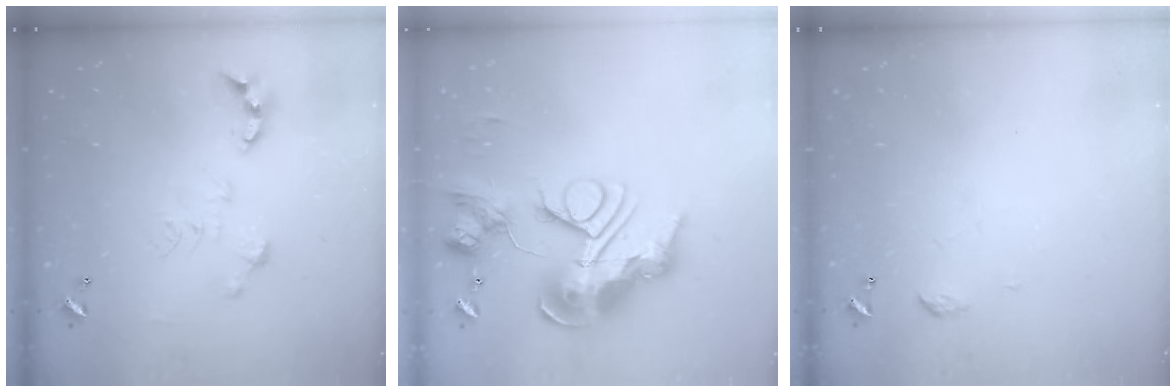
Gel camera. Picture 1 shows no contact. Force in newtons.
{"total": 0.9, "press": 0.9, "slide": 0.0}
{"total": 4.6, "press": 4.5, "slide": 0.6}